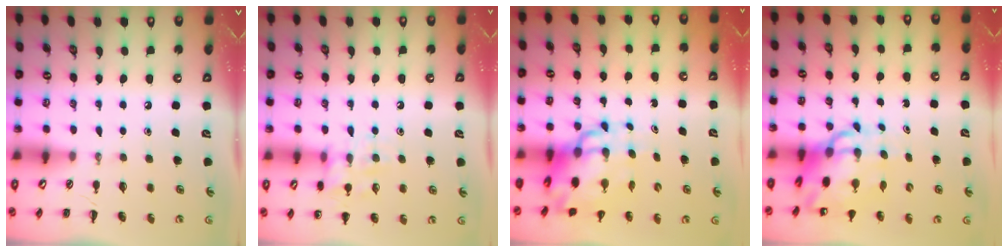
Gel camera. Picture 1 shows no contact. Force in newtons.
{"total": 12.7, "press": 12.6, "slide": 1.4}
{"total": 12.2, "press": 11.8, "slide": 3.1}
{"total": 11.5, "press": 11.0, "slide": 3.2}